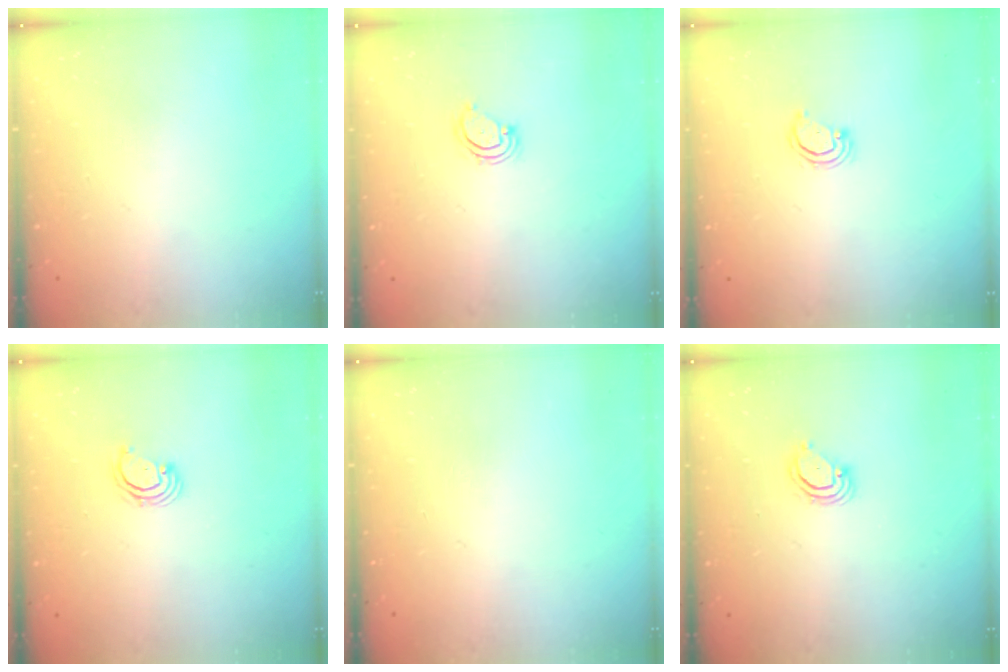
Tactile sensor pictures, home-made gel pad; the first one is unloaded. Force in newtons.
{"total": 3.3, "press": 3.2, "slide": 0.7}
{"total": 2.8, "press": 2.8, "slide": 0.2}
{"total": 2.6, "press": 2.6, "slide": 0.3}
{"total": 0.0}
{"total": 3.5, "press": 3.5, "slide": 0.3}